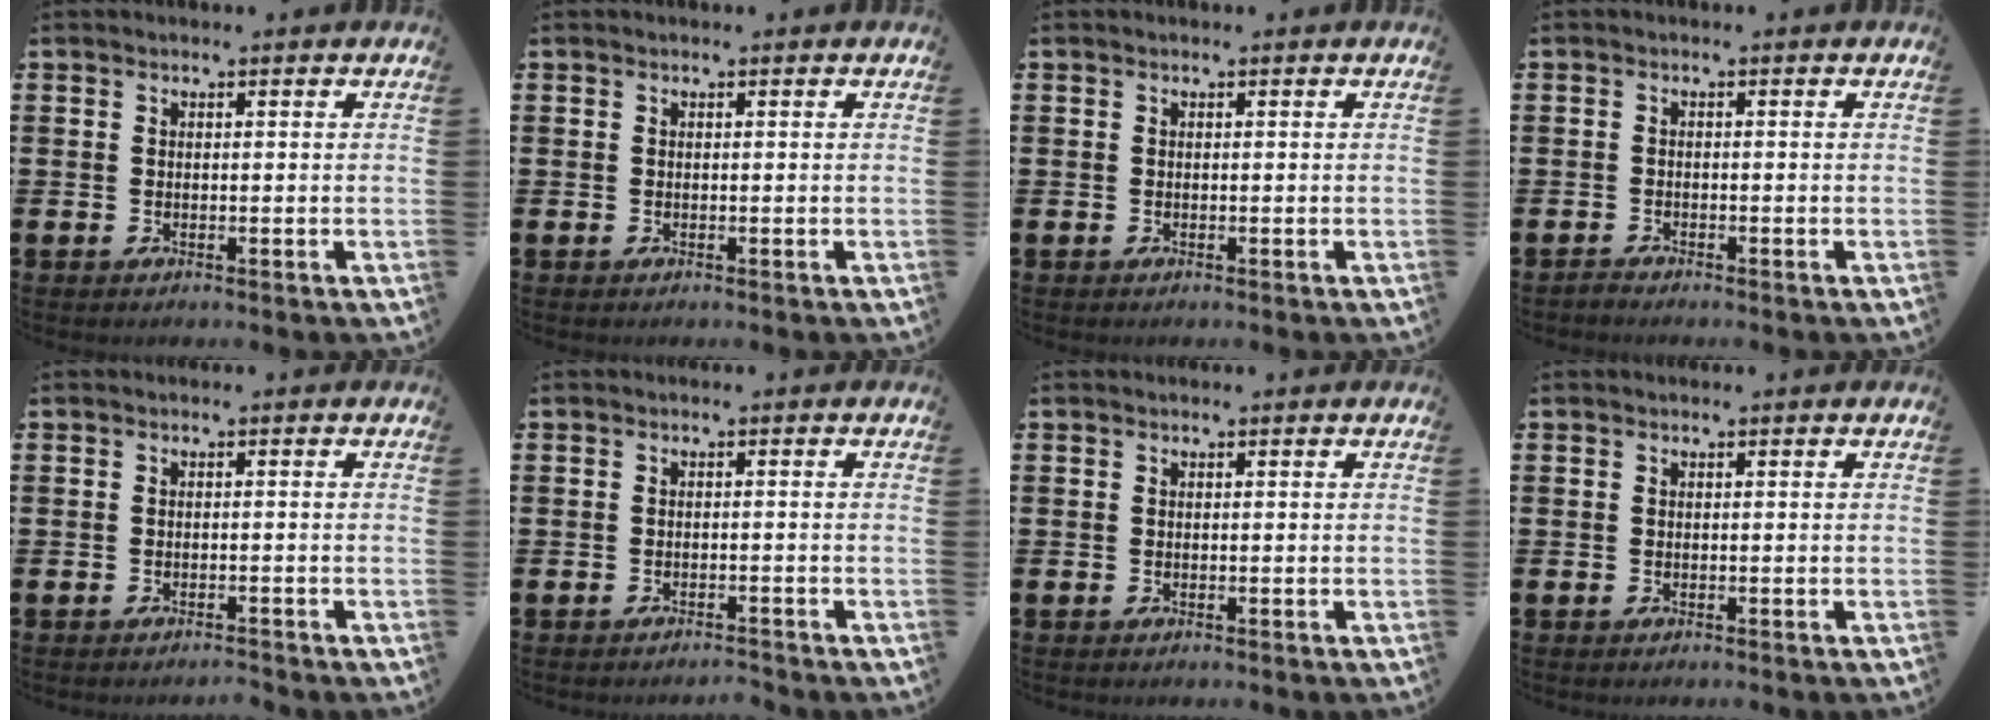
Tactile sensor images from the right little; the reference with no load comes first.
{"total": 0.0}
{"total": 0.0}
{"total": 0.7, "force": [-0.7, 0.0, 0.0], "torque": [-0.003, -0.002, -0.015]}
{"total": 0.7, "force": [-0.7, 0.0, 0.2], "torque": [-0.004, -0.001, -0.015]}
{"total": 1.0, "force": [-1.0, 0.0, 0.1], "torque": [-0.004, 0.002, -0.022]}
{"total": 0.0}
{"total": 0.0}